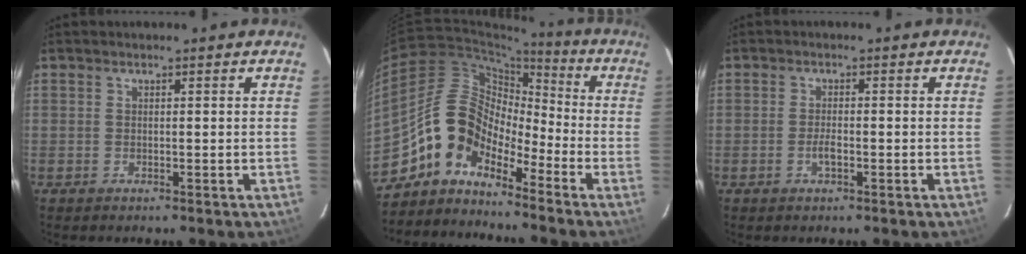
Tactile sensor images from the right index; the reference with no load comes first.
{"total": 10.7, "force": [-7.7, 5.7, 4.8], "torque": [-0.079, 0.033, -0.162]}
{"total": 2.1, "force": [-0.8, 0.7, 1.7], "torque": [-0.037, 0.002, -0.016]}